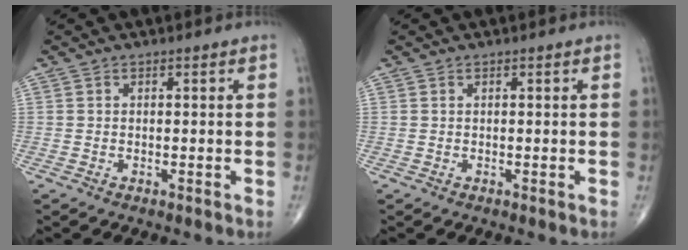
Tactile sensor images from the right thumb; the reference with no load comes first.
{"total": 0.0}